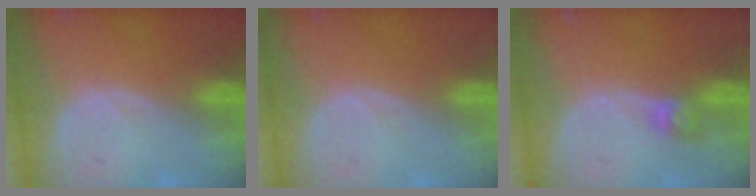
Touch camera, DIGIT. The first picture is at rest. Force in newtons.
{"total": 0.0}
{"total": 2.7, "press": 2.4, "slide": 1.2}